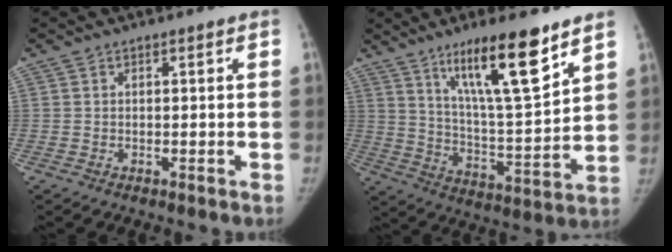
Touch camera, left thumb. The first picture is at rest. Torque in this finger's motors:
{"motor_torque": [1.28, -0.48, 1.68, -1.09, 0.46]}